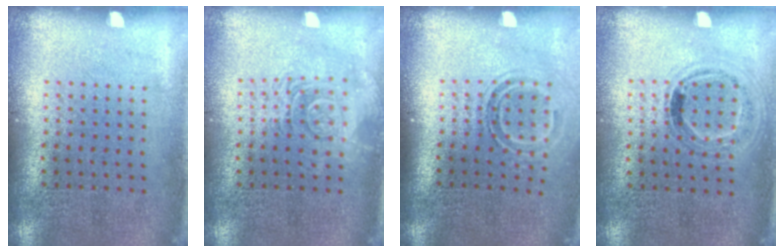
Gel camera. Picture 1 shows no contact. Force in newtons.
{"total": 2.8, "press": 2.8, "slide": 0.4}
{"total": 1.6, "press": 1.0, "slide": 1.2}
{"total": 1.0, "press": 0.8, "slide": 0.6}